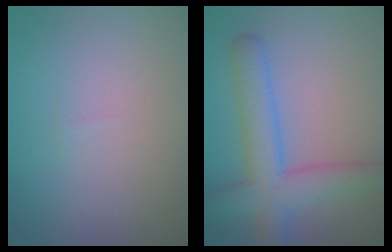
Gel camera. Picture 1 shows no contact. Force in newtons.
{"total": 6.1, "press": 6.1, "slide": 0.2}